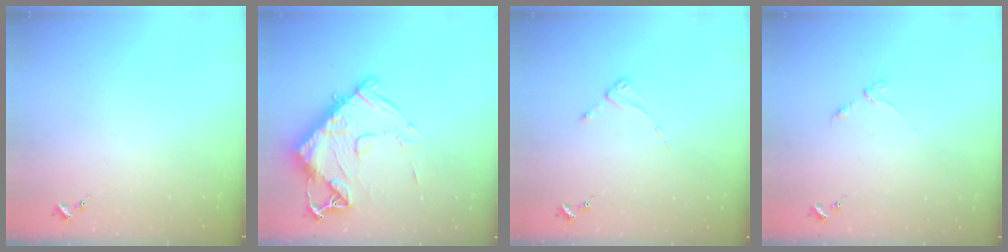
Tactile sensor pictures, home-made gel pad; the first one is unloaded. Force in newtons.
{"total": 14.4, "press": 14.3, "slide": 1.4}
{"total": 2.0, "press": 2.0, "slide": 0.3}
{"total": 3.2, "press": 3.1, "slide": 0.5}